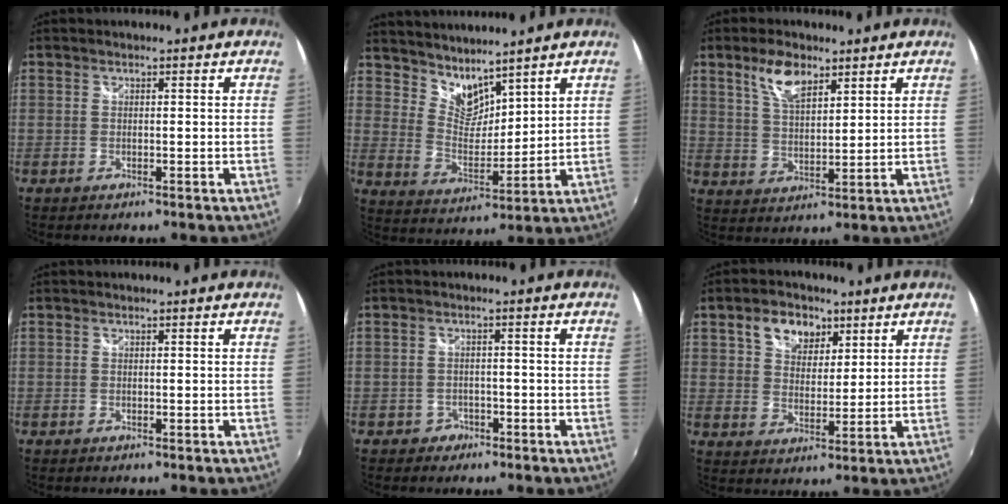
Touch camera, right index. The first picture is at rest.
{"total": 8.0, "force": [7.1, 2.8, 2.6], "torque": [-0.041, -0.005, 0.137]}
{"total": 7.4, "force": [4.6, 3.2, 4.8], "torque": [-0.089, 0.009, 0.089]}
{"total": 0.0}
{"total": 2.9, "force": [-1.7, 2.3, 0.2], "torque": [-0.011, 0.005, -0.026]}
{"total": 8.0, "force": [4.3, 5.5, 4.0], "torque": [-0.069, 0.020, 0.073]}